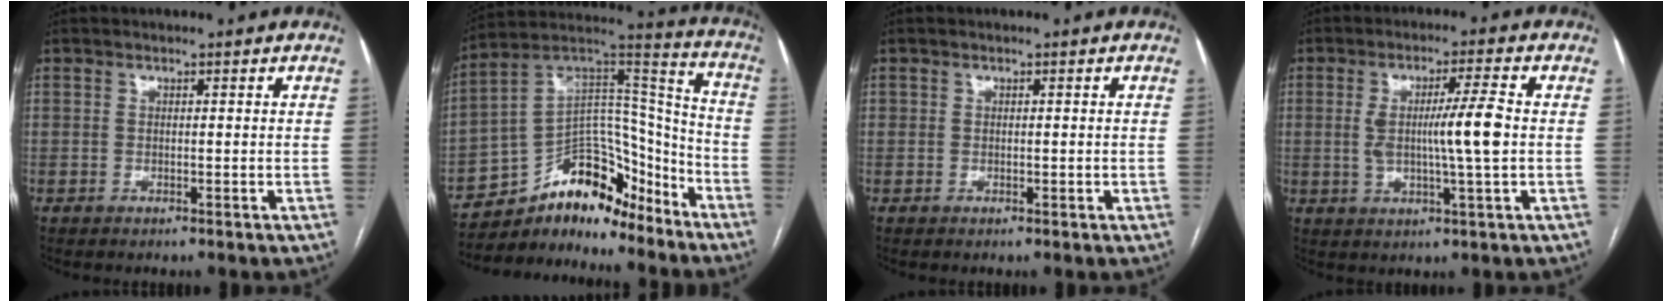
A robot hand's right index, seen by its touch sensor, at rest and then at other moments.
{"total": 16.6, "force": [-13.6, 6.5, 7.0], "torque": [-0.109, 0.070, -0.229]}
{"total": 0.6, "force": [0.0, 0.5, 0.3], "torque": [-0.001, 0.004, 0.002]}
{"total": 7.9, "force": [0.1, -0.1, 7.9], "torque": [-0.139, 0.000, 0.003]}